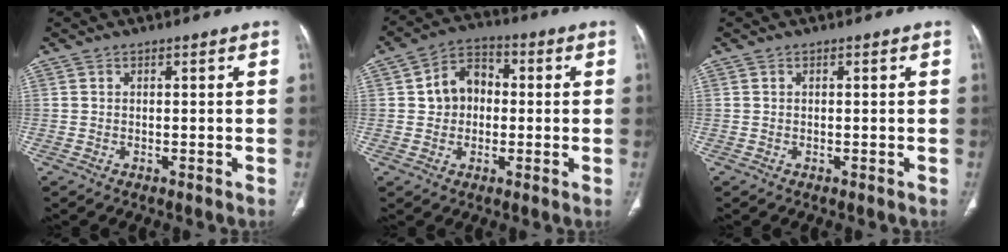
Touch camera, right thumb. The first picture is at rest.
{"total": 8.2, "force": [0.5, 6.5, 4.9], "torque": [-0.055, 0.021, 0.000]}
{"total": 0.0}